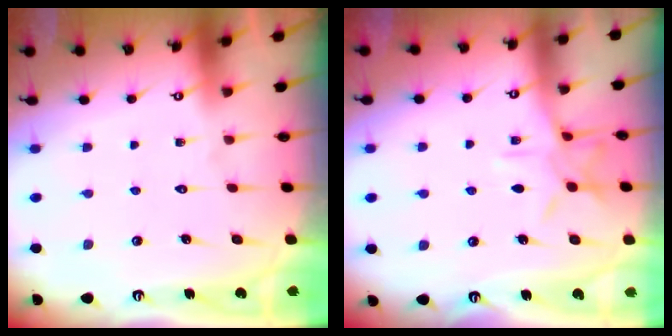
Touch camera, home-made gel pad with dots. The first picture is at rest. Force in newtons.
{"total": 8.8, "press": 8.8, "slide": 0.4}